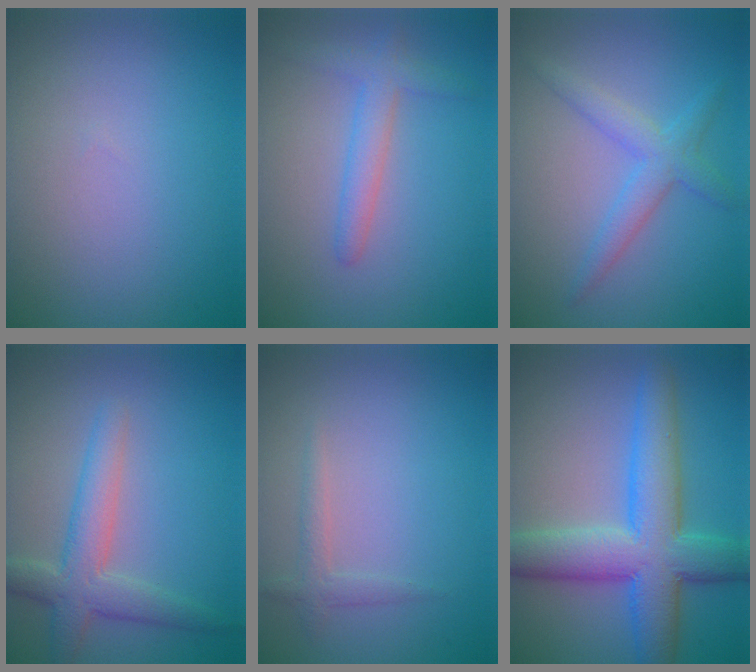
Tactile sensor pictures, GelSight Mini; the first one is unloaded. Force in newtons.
{"total": 2.6, "press": 2.6, "slide": 0.1}
{"total": 3.0, "press": 3.0, "slide": 0.0}
{"total": 4.2, "press": 4.2, "slide": 0.0}
{"total": 1.3, "press": 1.3, "slide": 0.1}
{"total": 8.0, "press": 8.0, "slide": 0.3}